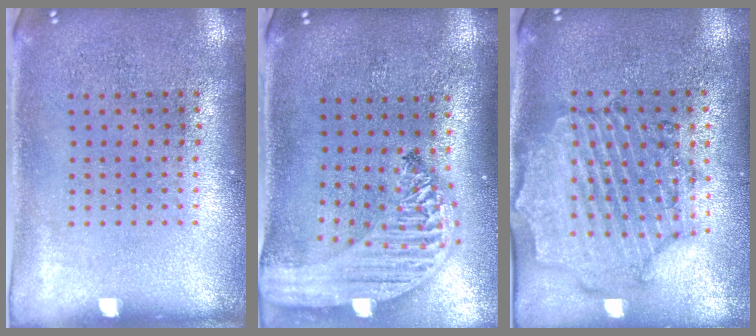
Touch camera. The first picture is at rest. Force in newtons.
{"total": 2.8, "press": 2.3, "slide": 1.7}
{"total": 1.7, "press": 1.7, "slide": 0.3}